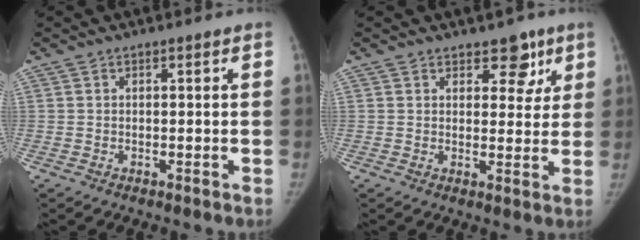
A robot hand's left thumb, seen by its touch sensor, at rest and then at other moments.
{"total": 5.6, "force": [3.5, 3.4, 2.8], "torque": [0.005, -0.014, 0.045]}